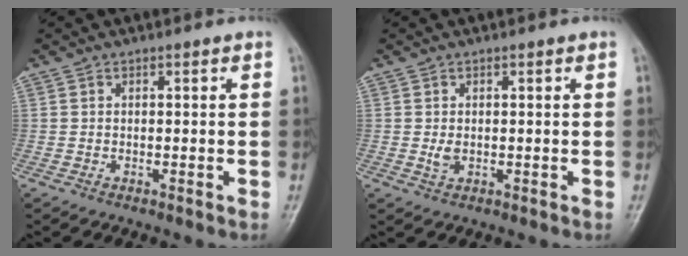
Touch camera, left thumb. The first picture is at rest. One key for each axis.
{"total": 1.7, "fx": 0.3, "fy": 1.1, "fz": 1.3, "tx": -0.023, "ty": -0.005, "tz": 0.008}